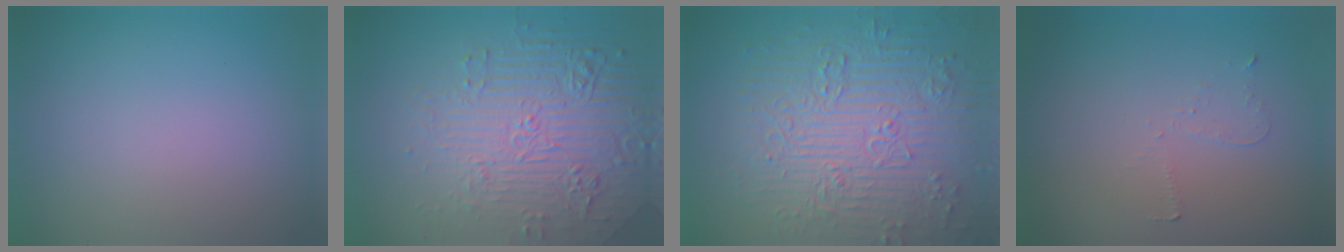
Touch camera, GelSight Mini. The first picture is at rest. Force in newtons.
{"total": 7.4, "press": 5.5, "slide": 5.0}
{"total": 9.3, "press": 6.9, "slide": 6.3}
{"total": 0.7, "press": 0.6, "slide": 0.4}